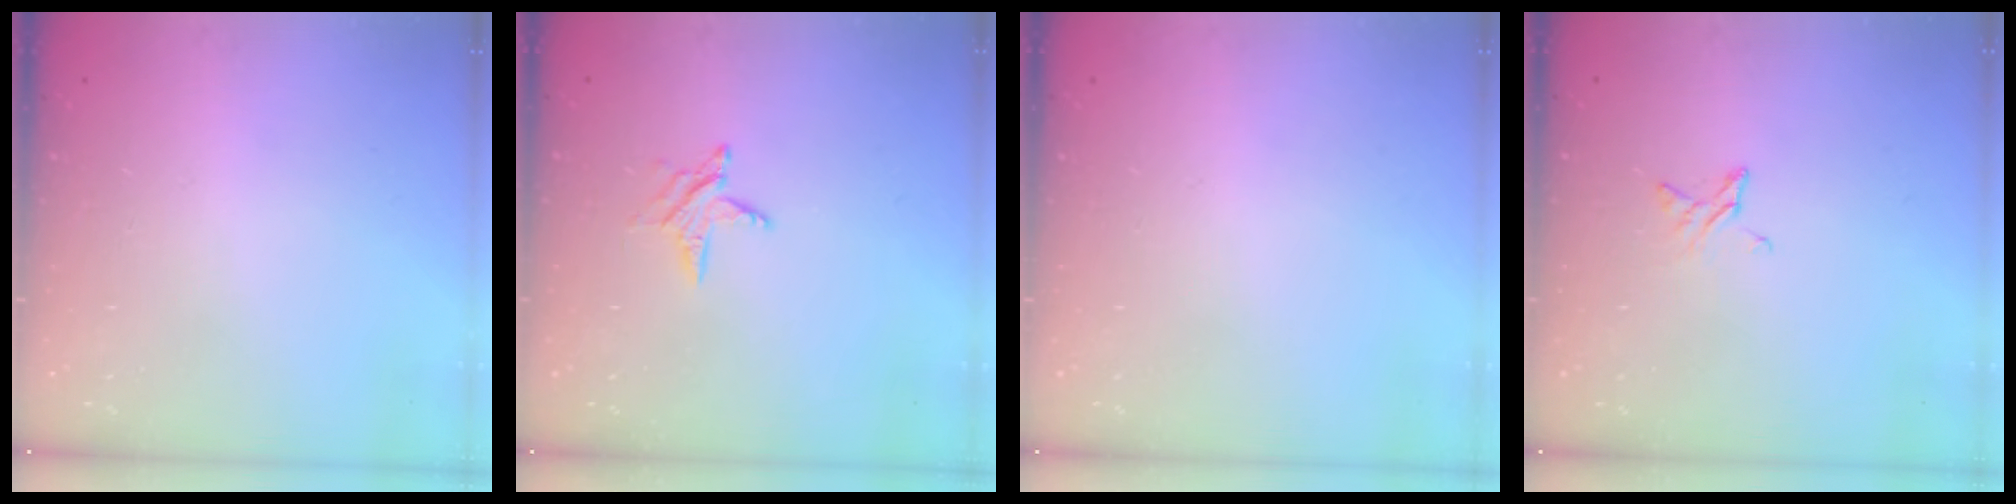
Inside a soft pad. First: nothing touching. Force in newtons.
{"total": 5.5, "press": 5.5, "slide": 0.7}
{"total": 0.0}
{"total": 2.9, "press": 2.9, "slide": 0.3}